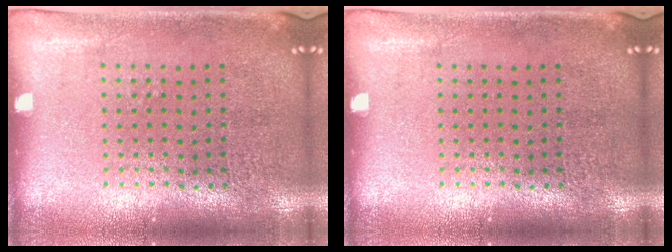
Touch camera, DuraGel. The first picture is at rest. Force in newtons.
{"total": 0.0}